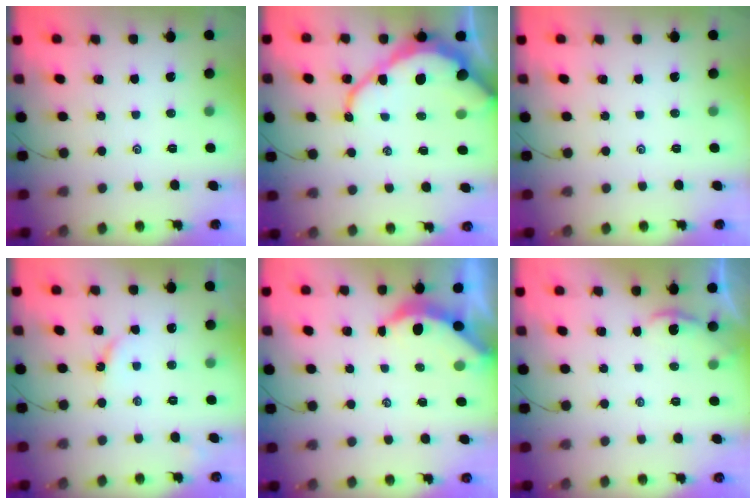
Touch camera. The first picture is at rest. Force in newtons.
{"total": 14.0, "press": 13.9, "slide": 1.5}
{"total": 0.0}
{"total": 4.2, "press": 4.2, "slide": 0.4}
{"total": 4.0, "press": 3.9, "slide": 0.5}
{"total": 1.5, "press": 1.5, "slide": 0.2}